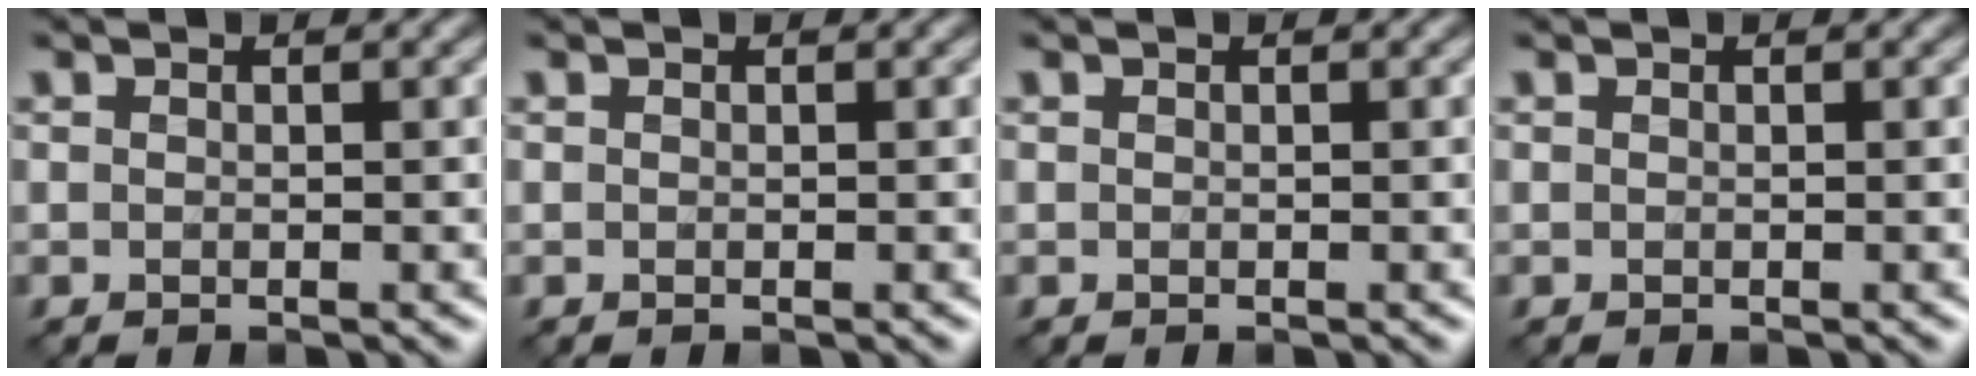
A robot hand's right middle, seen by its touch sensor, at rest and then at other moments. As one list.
[{"total": 0.0}, {"total": 0.0}, {"total": 0.0}]